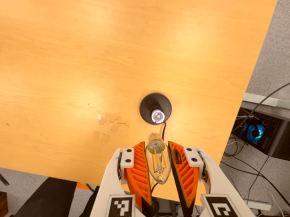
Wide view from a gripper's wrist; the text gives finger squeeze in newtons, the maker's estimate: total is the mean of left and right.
{"total": 12.1, "left": 12.8, "right": 11.4}